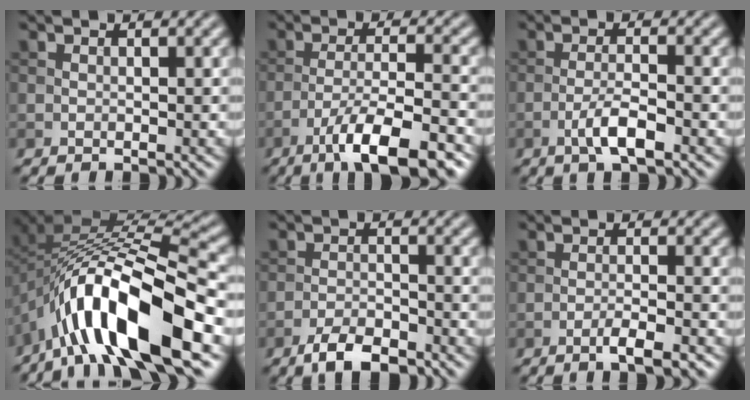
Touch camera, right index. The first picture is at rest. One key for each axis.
{"total": 9.3, "fx": -5.7, "fy": 2.0, "fz": 7.1, "tx": -0.113, "ty": 0.003, "tz": -0.096}
{"total": 3.3, "fx": -1.6, "fy": 0.7, "fz": 2.8, "tx": -0.054, "ty": 0.006, "tz": -0.035}
{"total": 13.1, "fx": -6.5, "fy": 4.4, "fz": 10.5, "tx": -0.178, "ty": 0.010, "tz": -0.118}
{"total": 3.9, "fx": -2.8, "fy": 1.4, "fz": 2.3, "tx": -0.038, "ty": 0.001, "tz": -0.056}
{"total": 3.2, "fx": -1.8, "fy": 0.6, "fz": 2.6, "tx": -0.041, "ty": 0.005, "tz": -0.036}